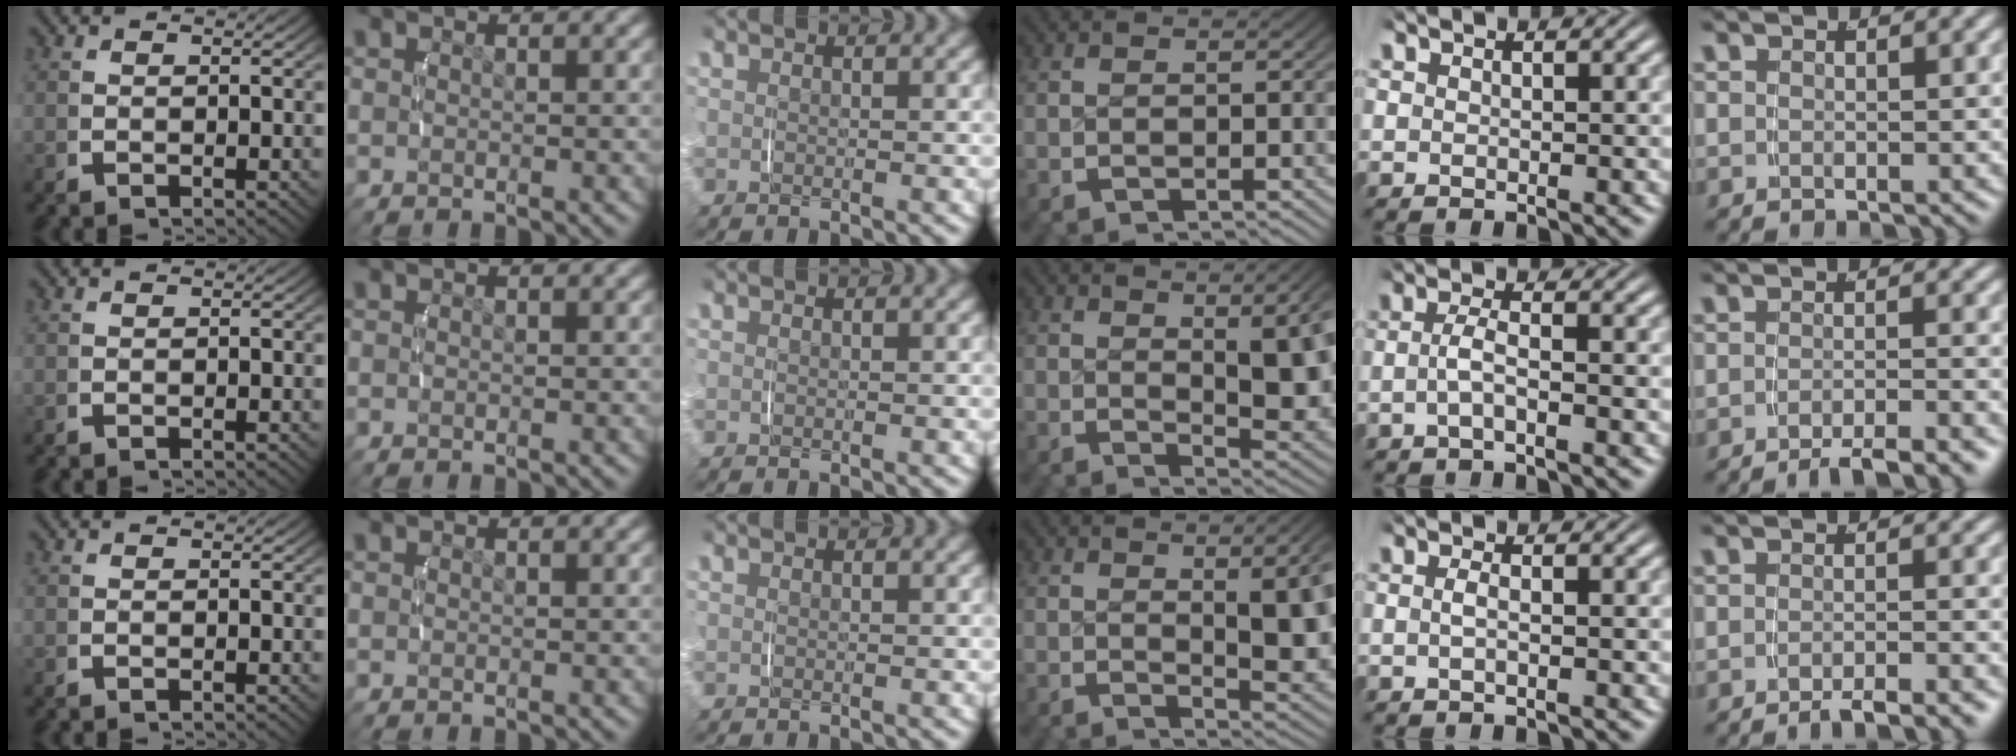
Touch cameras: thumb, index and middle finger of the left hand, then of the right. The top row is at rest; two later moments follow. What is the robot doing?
{"motion": "lift_and_place", "object": "glasses case"}